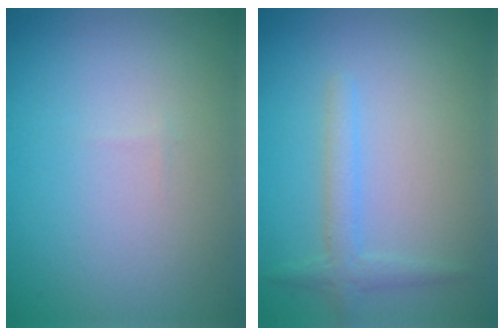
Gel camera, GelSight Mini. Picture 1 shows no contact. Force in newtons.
{"total": 1.9, "press": 1.9, "slide": 0.1}